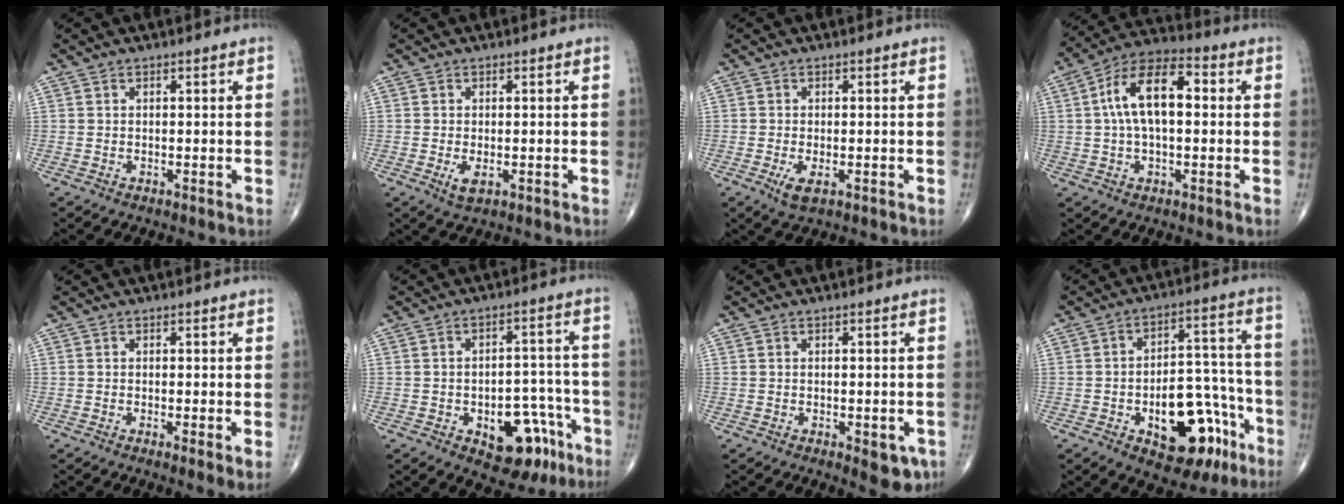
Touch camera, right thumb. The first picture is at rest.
{"total": 2.6, "force": [-0.7, 1.2, 2.2], "torque": [-0.042, -0.006, -0.010]}
{"total": 3.2, "force": [-1.1, 1.3, 2.7], "torque": [-0.055, -0.008, -0.018]}
{"total": 13.0, "force": [1.5, 6.6, 11.1], "torque": [-0.198, 0.034, 0.017]}
{"total": 2.3, "force": [-0.4, 0.2, 2.2], "torque": [-0.045, -0.010, -0.008]}
{"total": 12.8, "force": [-6.0, 7.2, 8.7], "torque": [-0.077, 0.050, -0.072]}
{"total": 5.1, "force": [-1.9, 2.3, 4.1], "torque": [-0.033, -0.001, -0.016]}
{"total": 18.4, "force": [-7.8, 9.7, 13.5], "torque": [-0.145, 0.061, -0.098]}